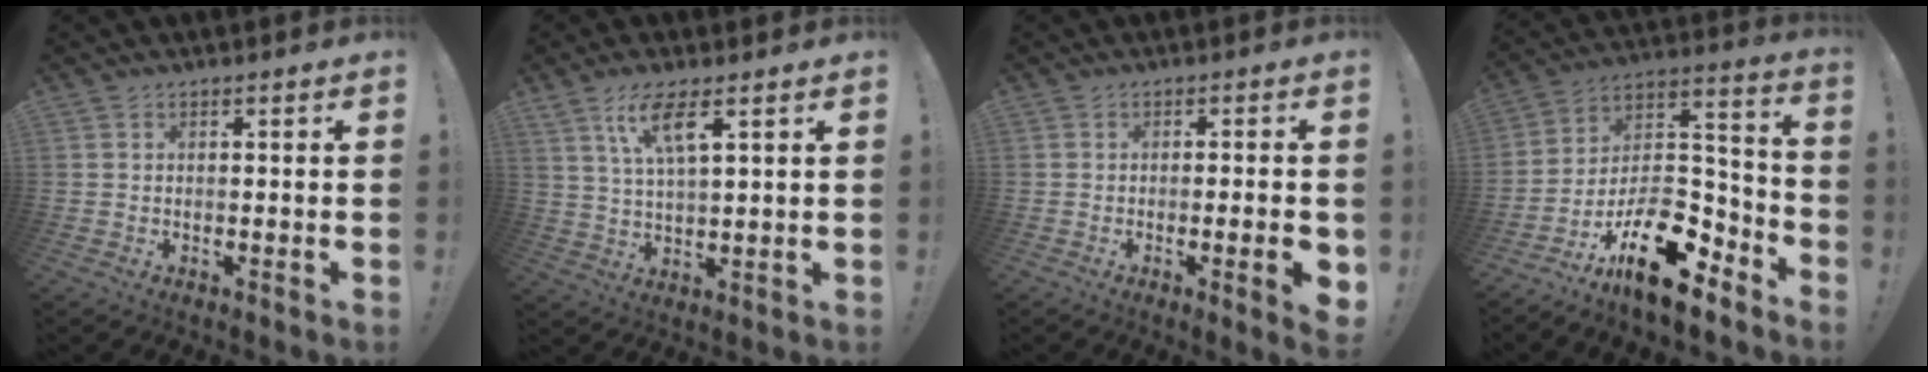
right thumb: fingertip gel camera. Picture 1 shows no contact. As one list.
[{"total": 9.0, "force": [4.9, 2.3, 7.2], "torque": [-0.132, -0.010, 0.083]}, {"total": 6.3, "force": [-1.4, 0.7, 6.1], "torque": [-0.089, -0.003, -0.017]}, {"total": 18.9, "force": [-10.6, 9.3, 12.5], "torque": [-0.190, 0.058, -0.172]}]